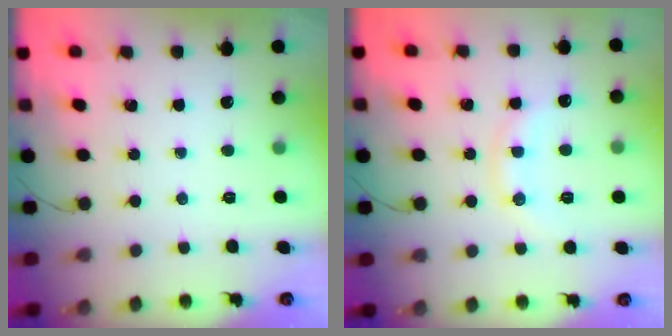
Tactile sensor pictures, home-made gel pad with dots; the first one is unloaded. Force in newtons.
{"total": 9.4, "press": 9.4, "slide": 0.9}